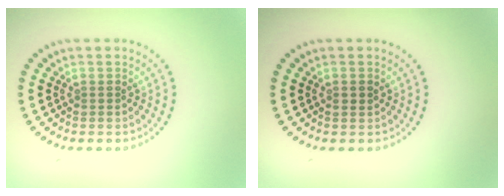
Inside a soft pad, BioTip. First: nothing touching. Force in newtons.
{"total": 0.8, "press": 0.8, "slide": 0.3}